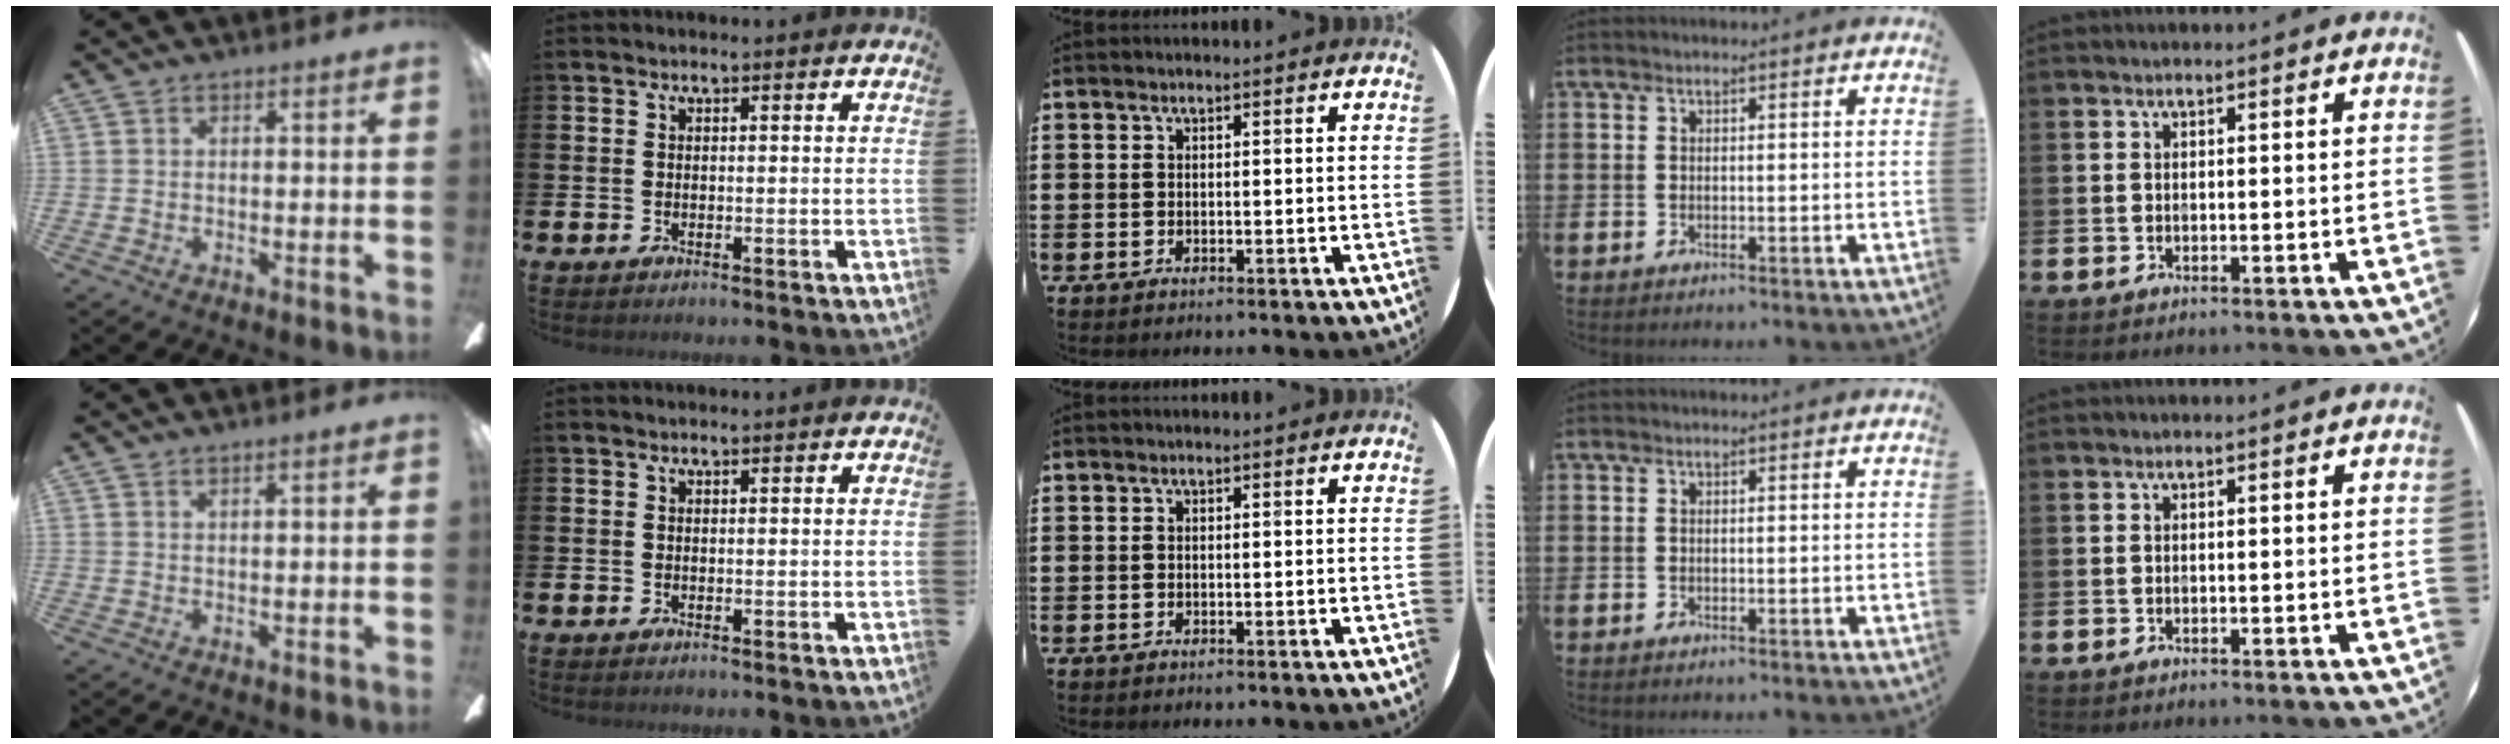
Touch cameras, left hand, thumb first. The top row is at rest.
{"thumb": {"total": 0.9, "force": [0.7, 0.0, 0.6], "torque": [-0.012, 0.001, 0.013]}}